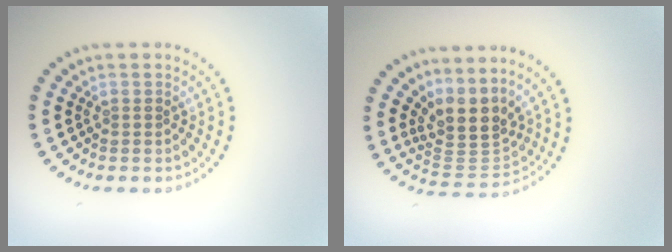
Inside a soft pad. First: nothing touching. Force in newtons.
{"total": 4.1, "press": 3.1, "slide": 2.7}